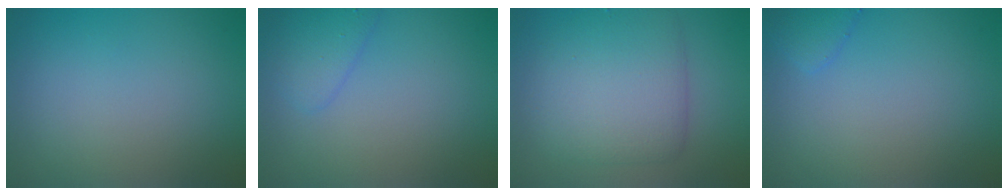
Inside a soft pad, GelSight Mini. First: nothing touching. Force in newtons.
{"total": 2.2, "press": 2.2, "slide": 0.1}
{"total": 6.2, "press": 6.2, "slide": 0.2}
{"total": 1.5, "press": 1.5, "slide": 0.1}